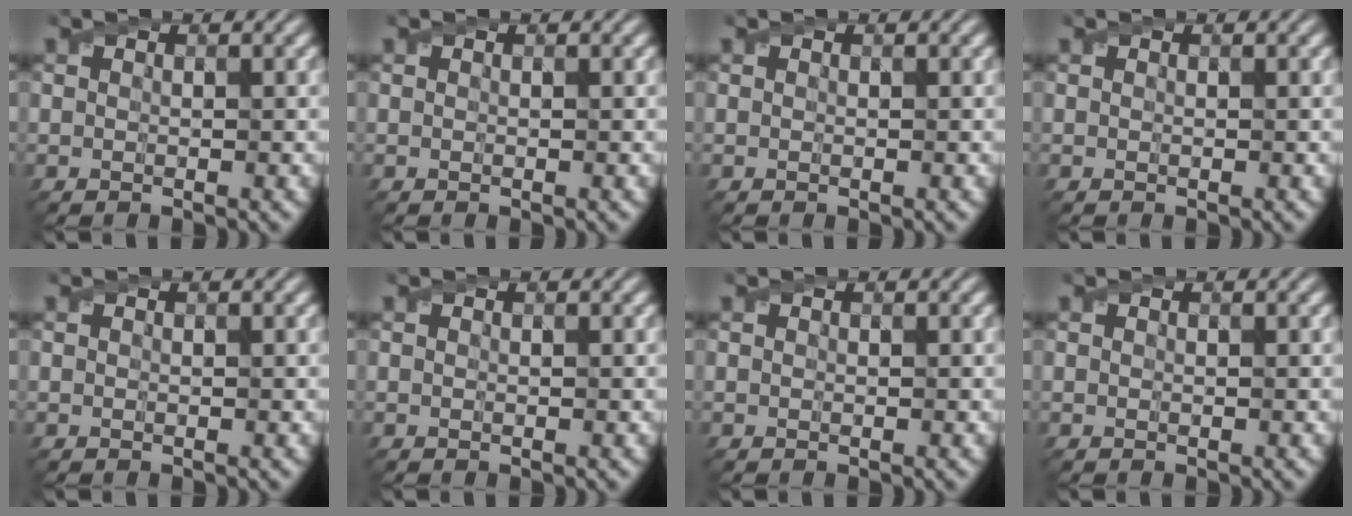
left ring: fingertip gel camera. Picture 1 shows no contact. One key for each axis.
{"total": 0.0}
{"total": 0.0}
{"total": 0.0}
{"total": 0.0}
{"total": 0.0}
{"total": 0.0}
{"total": 0.0}